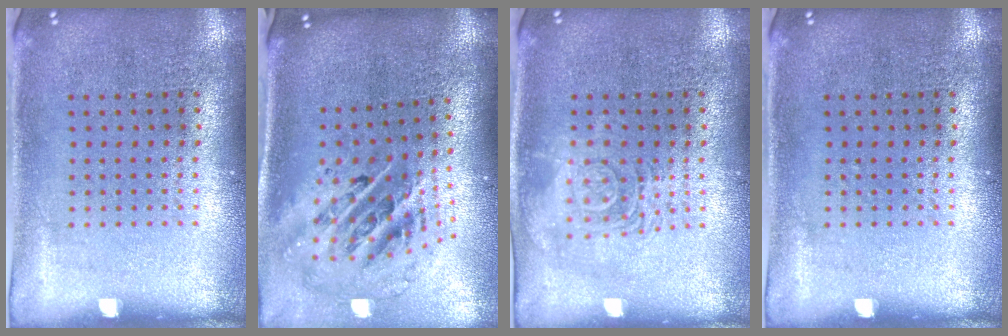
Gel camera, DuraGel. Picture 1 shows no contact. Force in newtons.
{"total": 2.8, "press": 1.9, "slide": 2.0}
{"total": 2.8, "press": 2.8, "slide": 0.5}
{"total": 0.0}